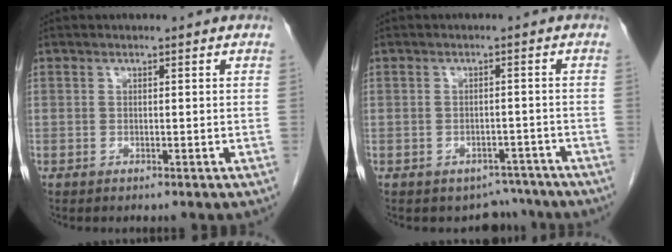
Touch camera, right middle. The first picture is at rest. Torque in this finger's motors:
{"motor_torque": [-0.42, -0.41, -0.12, -0.04]}